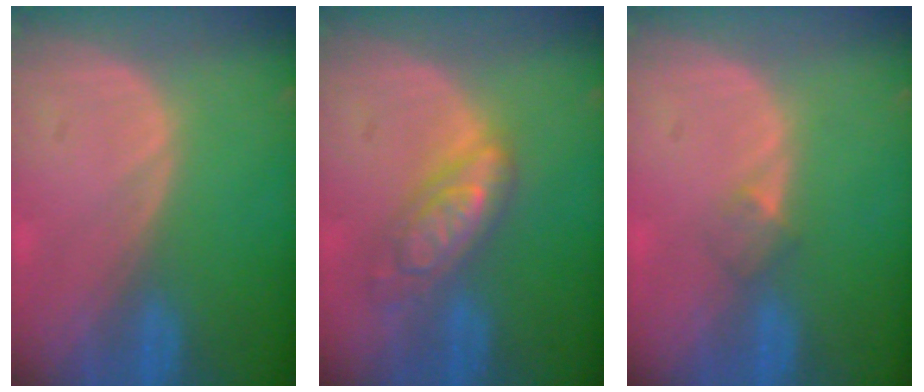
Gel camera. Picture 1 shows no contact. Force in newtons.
{"total": 6.3, "press": 6.3, "slide": 0.4}
{"total": 2.0, "press": 1.6, "slide": 1.1}